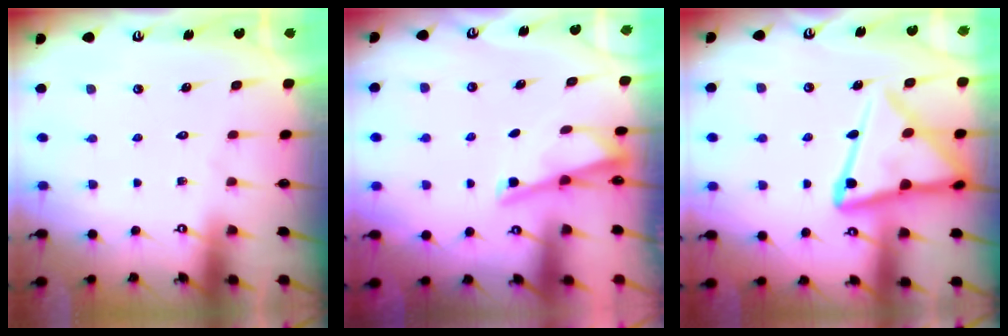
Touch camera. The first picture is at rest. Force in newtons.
{"total": 3.3, "press": 3.3, "slide": 0.2}
{"total": 17.3, "press": 17.3, "slide": 1.6}